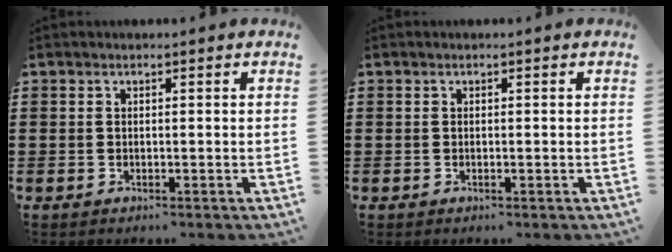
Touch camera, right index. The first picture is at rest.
{"total": 0.0}